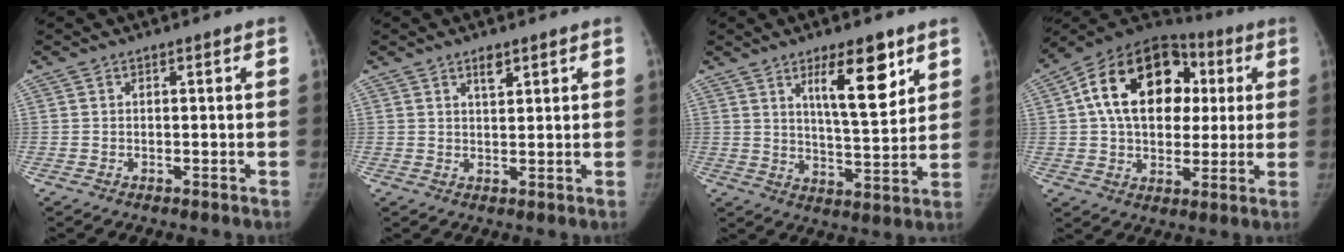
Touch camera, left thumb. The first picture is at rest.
{"total": 2.4, "force": [1.6, 1.0, 1.4], "torque": [-0.016, -0.011, 0.026]}
{"total": 11.8, "force": [6.3, 3.6, 9.3], "torque": [-0.125, -0.045, 0.105]}
{"total": 22.1, "force": [4.4, 15.4, 15.2], "torque": [-0.224, 0.024, 0.064]}